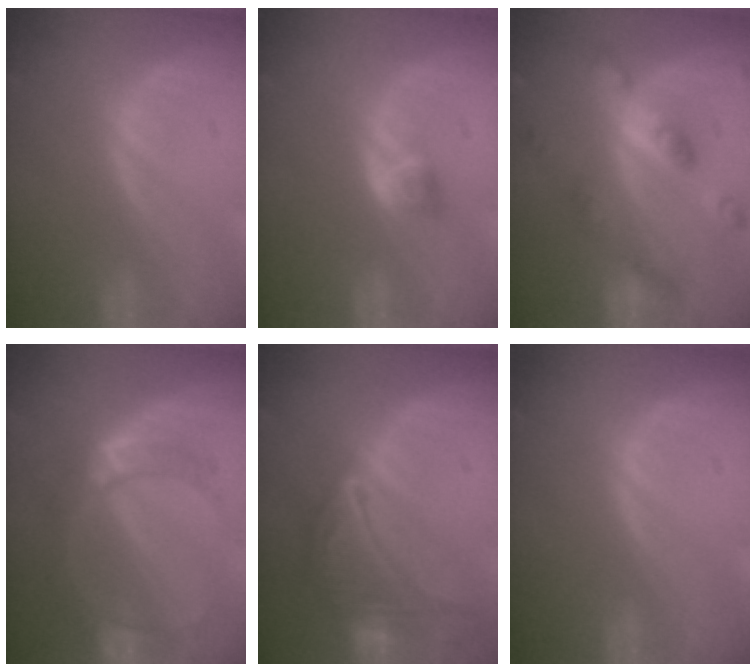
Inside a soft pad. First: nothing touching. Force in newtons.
{"total": 2.7, "press": 2.4, "slide": 1.1}
{"total": 6.9, "press": 6.9, "slide": 0.5}
{"total": 7.2, "press": 6.5, "slide": 3.1}
{"total": 10.0, "press": 9.9, "slide": 0.6}
{"total": 0.0}